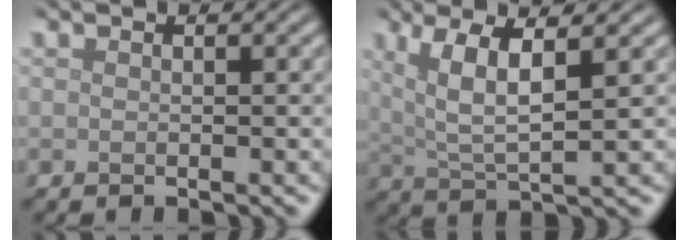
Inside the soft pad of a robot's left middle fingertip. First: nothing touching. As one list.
[{"total": 5.5, "force": [2.4, 1.4, 4.8], "torque": [-0.094, 0.000, 0.049]}]